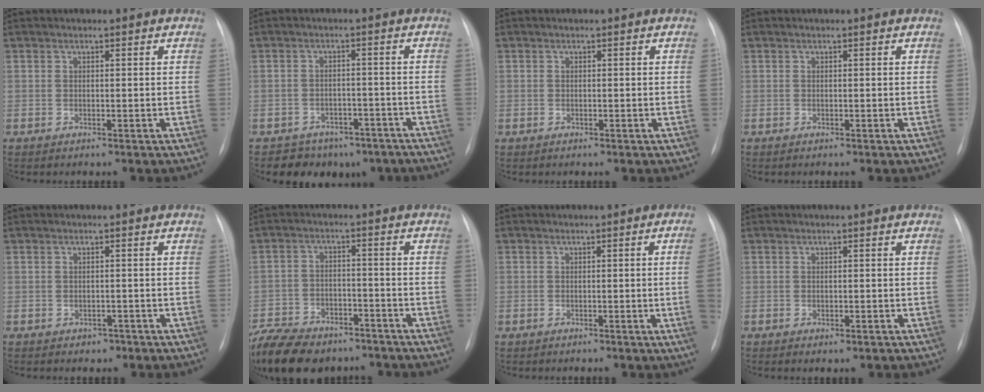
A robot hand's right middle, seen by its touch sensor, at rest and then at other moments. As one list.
[{"total": 8.4, "force": [-6.2, 5.3, 1.5], "torque": [-0.008, 0.023, -0.073]}, {"total": 0.0}, {"total": 0.0}, {"total": 1.5, "force": [-0.9, 1.1, 0.3], "torque": [-0.005, 0.004, -0.010]}, {"total": 17.0, "force": [-12.9, 8.2, 7.5], "torque": [-0.187, -0.008, -0.198]}, {"total": 3.7, "force": [-0.5, -0.9, 3.6], "torque": [-0.043, -0.004, -0.007]}, {"total": 1.1, "force": [-0.5, 0.6, 0.8], "torque": [-0.011, -0.001, -0.003]}]